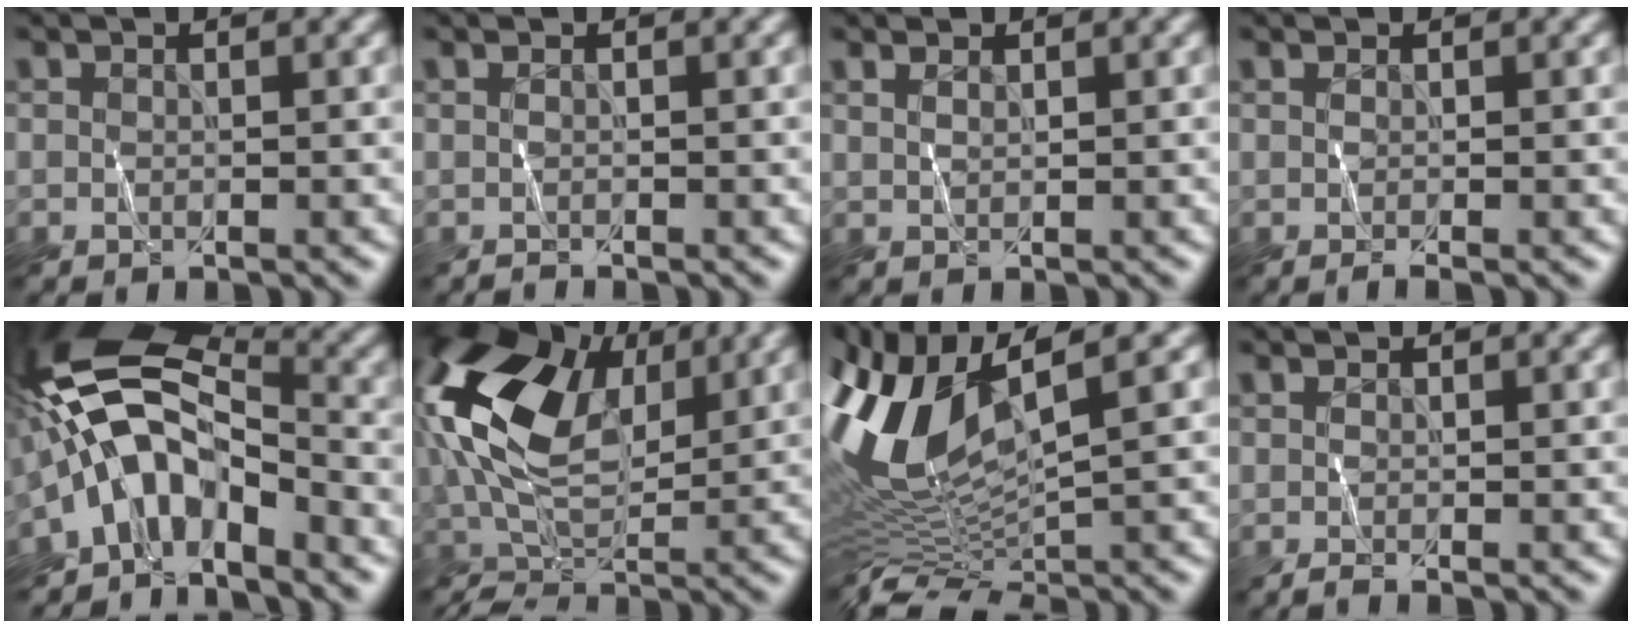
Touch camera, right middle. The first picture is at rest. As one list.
[{"total": 0.5, "force": [-0.5, 0.1, 0.1], "torque": [0.003, 0.000, -0.009]}, {"total": 1.1, "force": [1.0, 0.3, 0.3], "torque": [-0.006, 0.000, 0.015]}, {"total": 1.1, "force": [-0.1, 0.4, 1.0], "torque": [-0.011, 0.000, -0.001]}, {"total": 9.0, "force": [-3.3, 4.8, 6.8], "torque": [-0.115, 0.029, -0.078]}, {"total": 13.0, "force": [4.2, 7.6, 9.7], "torque": [-0.221, 0.036, 0.075]}, {"total": 10.3, "force": [1.1, 3.9, 9.5], "torque": [-0.201, 0.008, 0.023]}, {"total": 1.0, "force": [-0.3, 0.4, 0.9], "torque": [-0.007, 0.000, -0.001]}]